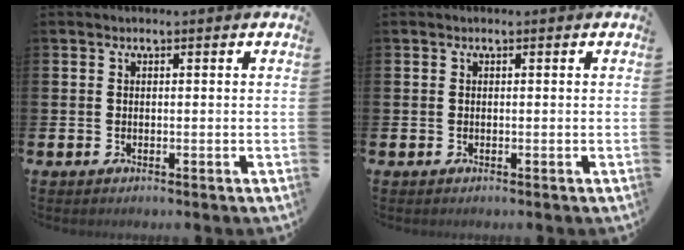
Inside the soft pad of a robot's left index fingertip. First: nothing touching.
{"total": 0.0}